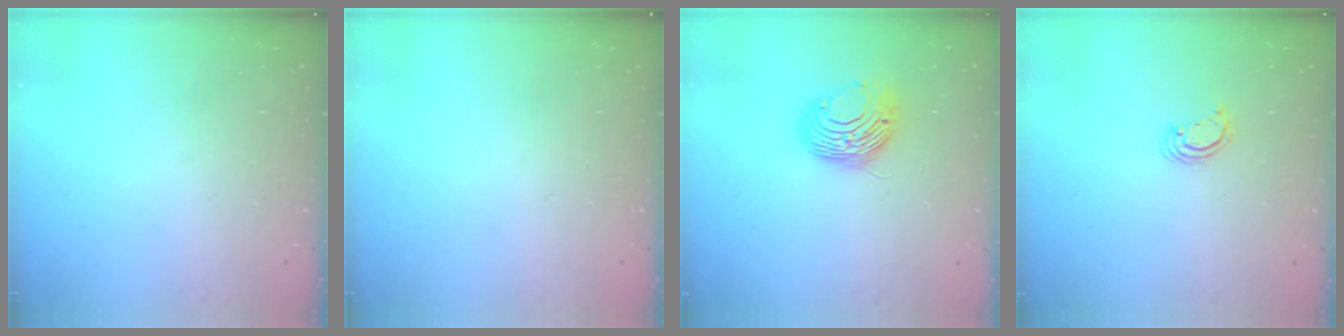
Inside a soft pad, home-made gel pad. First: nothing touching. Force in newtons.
{"total": 0.0}
{"total": 9.3, "press": 9.3, "slide": 0.3}
{"total": 2.2, "press": 2.2, "slide": 0.2}